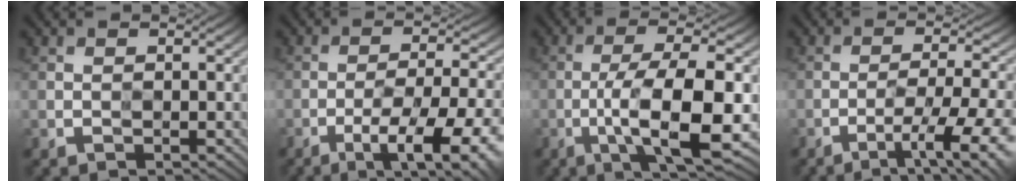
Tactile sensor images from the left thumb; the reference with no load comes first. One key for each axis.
{"total": 10.7, "fx": -5.5, "fy": 2.9, "fz": 8.7, "tx": -0.128, "ty": 0.002, "tz": -0.077}
{"total": 10.1, "fx": -2.8, "fy": 2.5, "fz": 9.4, "tx": -0.155, "ty": 0.002, "tz": -0.052}
{"total": 8.8, "fx": -4.3, "fy": 1.8, "fz": 7.4, "tx": -0.112, "ty": -0.003, "tz": -0.057}